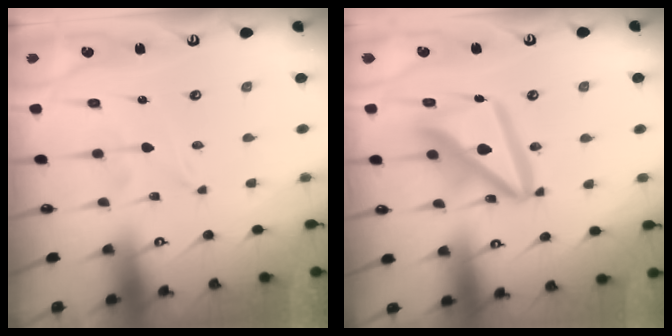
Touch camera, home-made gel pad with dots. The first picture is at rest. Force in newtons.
{"total": 16.9, "press": 16.8, "slide": 2.0}